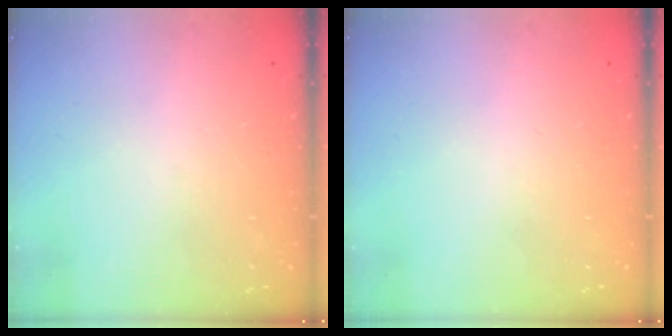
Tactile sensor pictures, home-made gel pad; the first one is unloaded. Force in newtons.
{"total": 0.0}